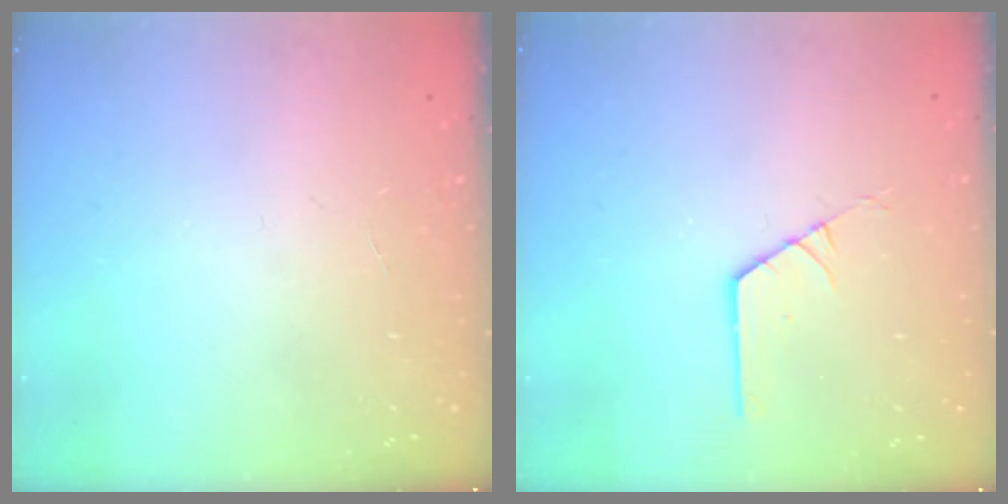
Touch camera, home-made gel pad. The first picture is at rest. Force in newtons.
{"total": 1.3, "press": 1.3, "slide": 0.1}